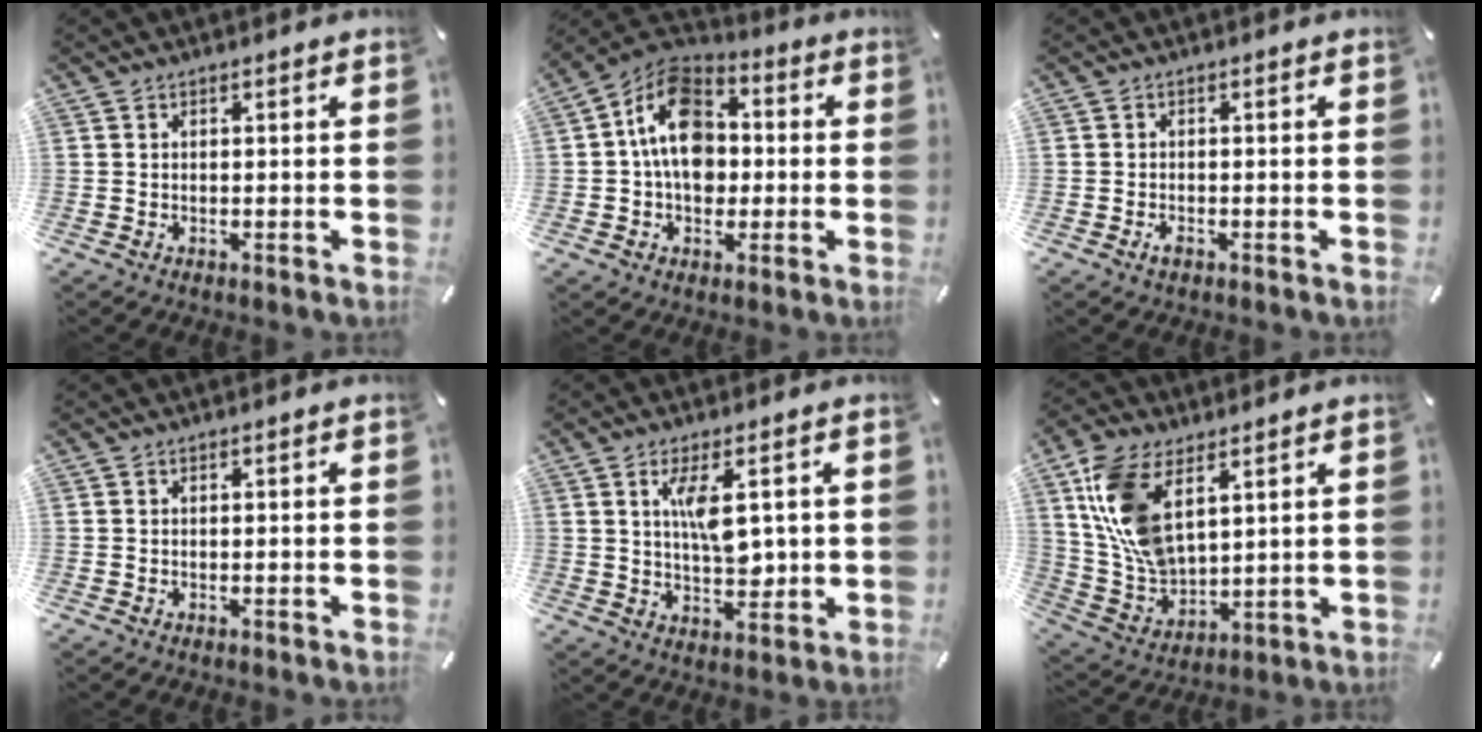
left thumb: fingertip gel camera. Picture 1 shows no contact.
{"total": 14.4, "force": [-0.5, 11.0, 9.4], "torque": [-0.166, 0.013, -0.014]}
{"total": 1.6, "force": [-0.8, 0.7, 1.1], "torque": [-0.029, 0.000, -0.018]}
{"total": 0.0}
{"total": 8.7, "force": [2.4, 4.1, 7.3], "torque": [-0.128, -0.006, 0.036]}
{"total": 13.9, "force": [6.3, 8.4, 9.1], "torque": [-0.228, -0.020, 0.116]}